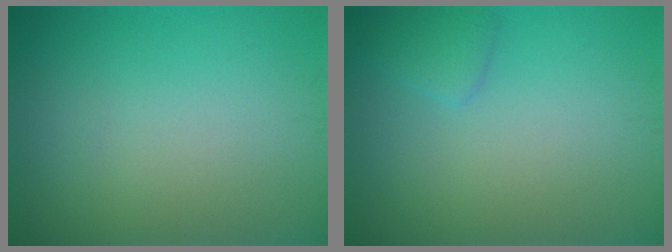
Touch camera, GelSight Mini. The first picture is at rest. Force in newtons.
{"total": 1.4, "press": 1.4, "slide": 0.1}